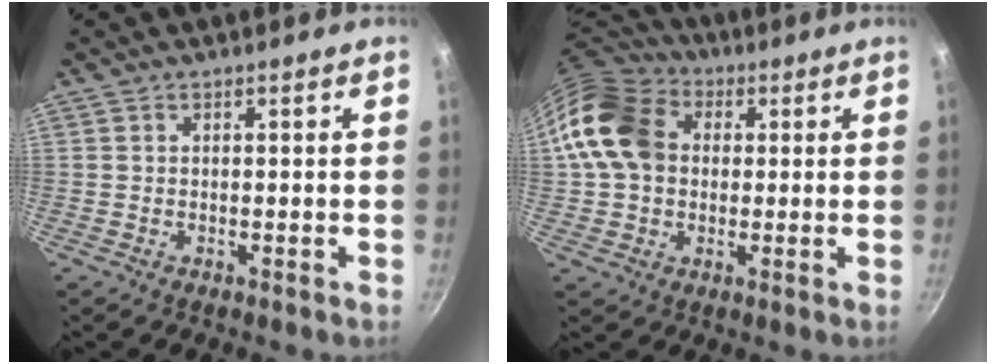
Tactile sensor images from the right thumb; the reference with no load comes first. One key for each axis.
{"total": 15.4, "fx": 2.1, "fy": 12.1, "fz": 9.3, "tx": -0.162, "ty": 0.026, "tz": 0.026}